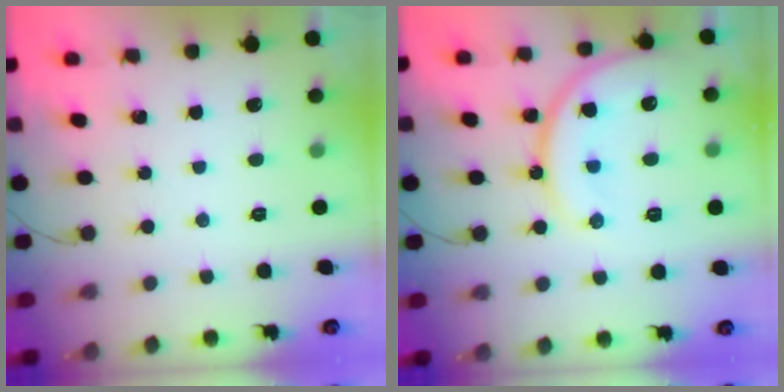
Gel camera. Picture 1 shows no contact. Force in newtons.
{"total": 16.2, "press": 16.2, "slide": 1.1}